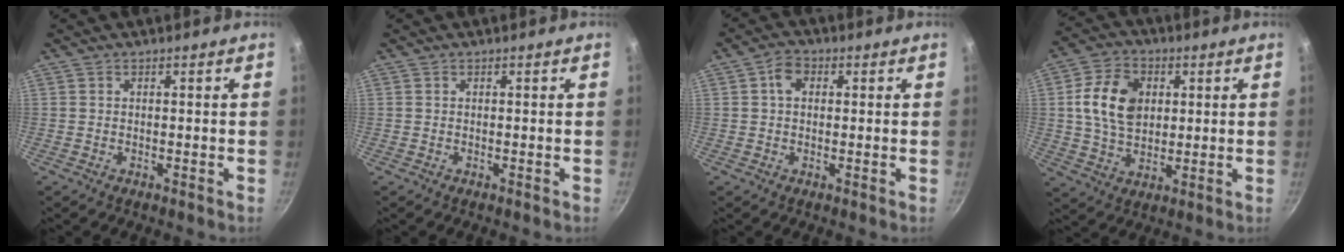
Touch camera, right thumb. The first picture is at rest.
{"total": 0.0}
{"total": 3.7, "force": [0.7, 2.7, 2.3], "torque": [-0.031, 0.008, 0.005]}
{"total": 12.3, "force": [2.4, 8.8, 8.3], "torque": [-0.132, 0.001, 0.039]}